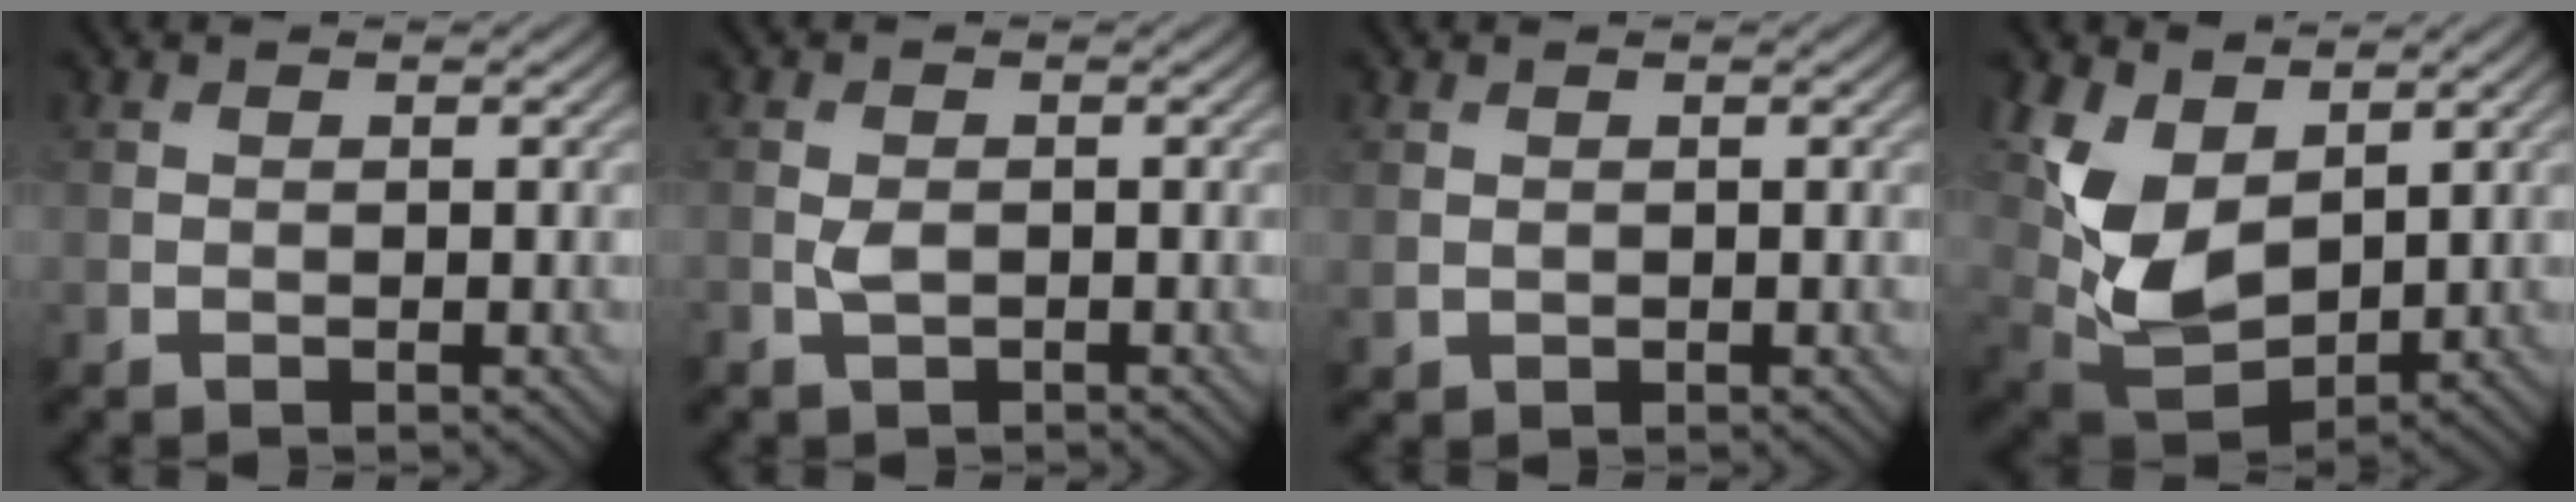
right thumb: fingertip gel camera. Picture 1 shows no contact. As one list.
[{"total": 1.8, "force": [-0.5, 1.2, 1.2], "torque": [-0.030, -0.003, -0.011]}, {"total": 0.9, "force": [0.3, 0.7, 0.4], "torque": [-0.012, -0.004, 0.011]}, {"total": 11.3, "force": [4.3, 6.6, 8.1], "torque": [-0.200, 0.001, 0.087]}]